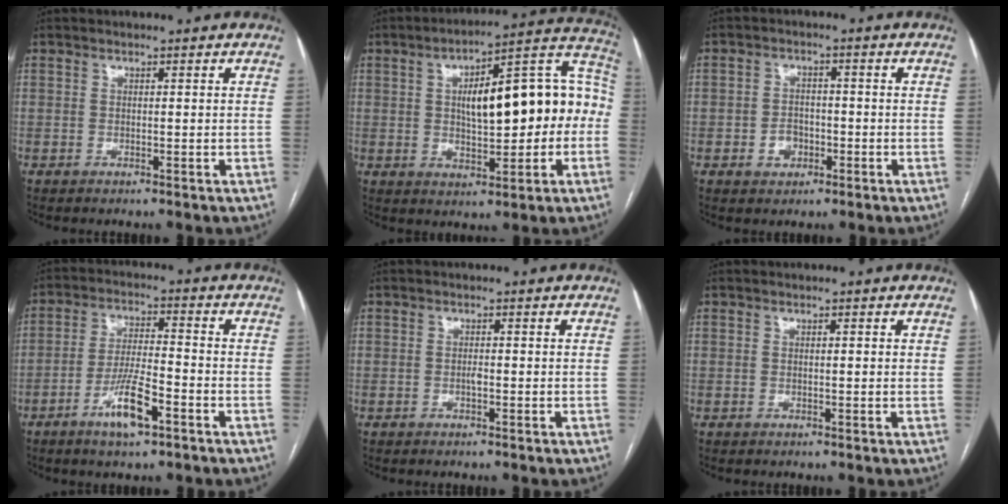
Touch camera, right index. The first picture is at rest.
{"total": 18.8, "force": [0.5, 6.0, 17.8], "torque": [-0.254, 0.049, 0.014]}
{"total": 3.5, "force": [-1.3, 2.8, 1.7], "torque": [-0.024, 0.008, -0.015]}
{"total": 8.0, "force": [-4.2, 1.2, 6.7], "torque": [-0.131, -0.005, -0.074]}
{"total": 0.8, "force": [-0.2, 0.2, 0.7], "torque": [-0.015, 0.000, -0.005]}
{"total": 0.7, "force": [0.3, 0.1, 0.6], "torque": [-0.011, 0.002, 0.001]}